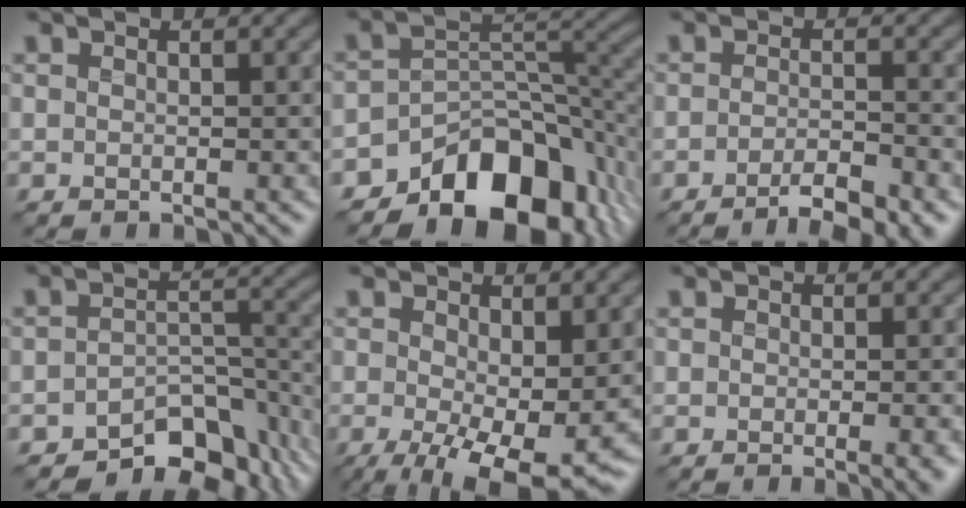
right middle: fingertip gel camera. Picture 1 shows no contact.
{"total": 11.1, "force": [-7.1, 6.0, 5.9], "torque": [-0.067, -0.005, -0.124]}
{"total": 4.7, "force": [-3.0, 1.1, 3.5], "torque": [-0.053, -0.002, -0.048]}
{"total": 8.1, "force": [-6.1, 3.5, 3.9], "torque": [-0.037, -0.015, -0.094]}
{"total": 8.0, "force": [-1.9, 3.1, 7.1], "torque": [-0.127, -0.024, -0.019]}
{"total": 3.5, "force": [-1.0, 1.1, 3.2], "torque": [-0.030, -0.009, -0.007]}